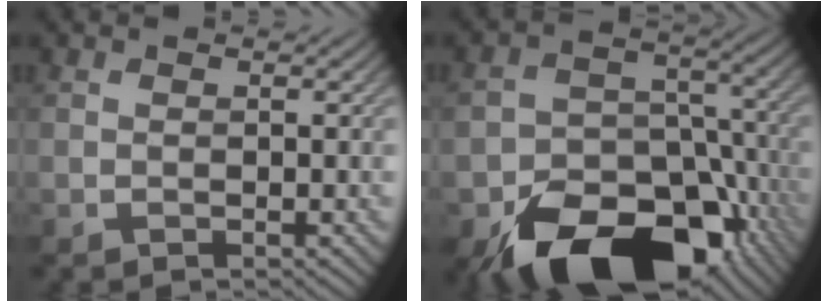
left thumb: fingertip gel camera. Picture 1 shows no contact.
{"total": 18.1, "force": [-11.1, 11.4, 8.8], "torque": [-0.137, -0.047, -0.155]}